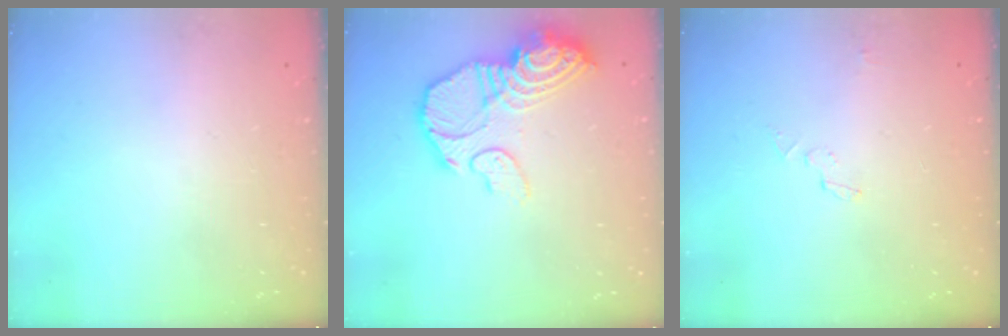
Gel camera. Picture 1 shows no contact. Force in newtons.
{"total": 15.3, "press": 15.2, "slide": 1.4}
{"total": 3.1, "press": 3.1, "slide": 0.2}